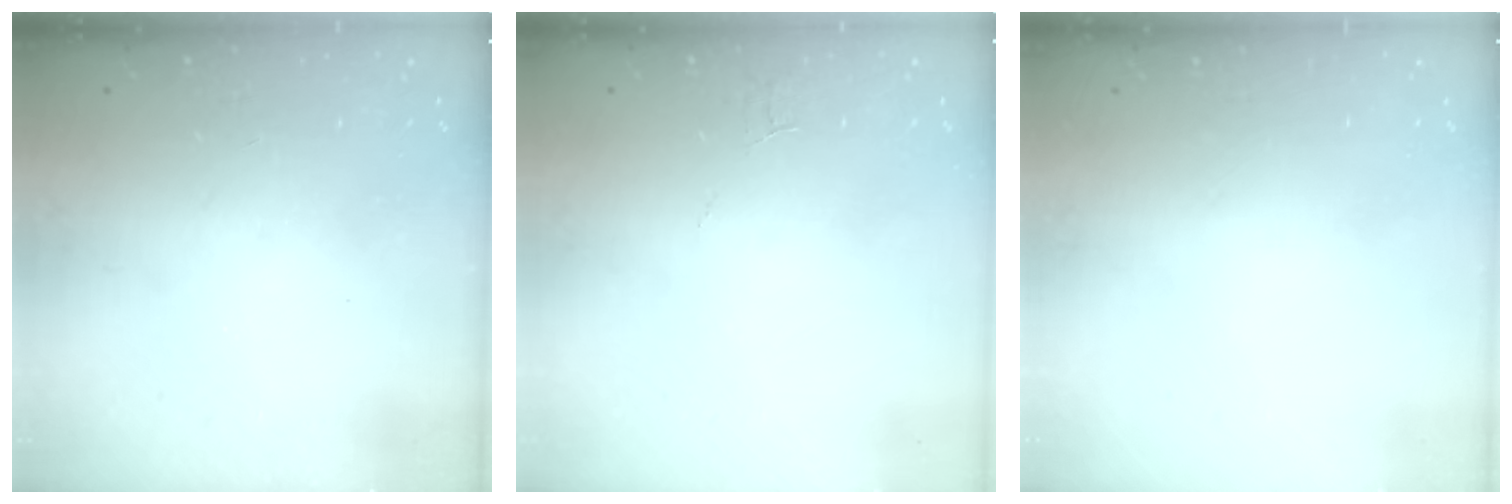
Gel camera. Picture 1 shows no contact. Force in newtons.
{"total": 3.5, "press": 3.5, "slide": 0.2}
{"total": 0.0}